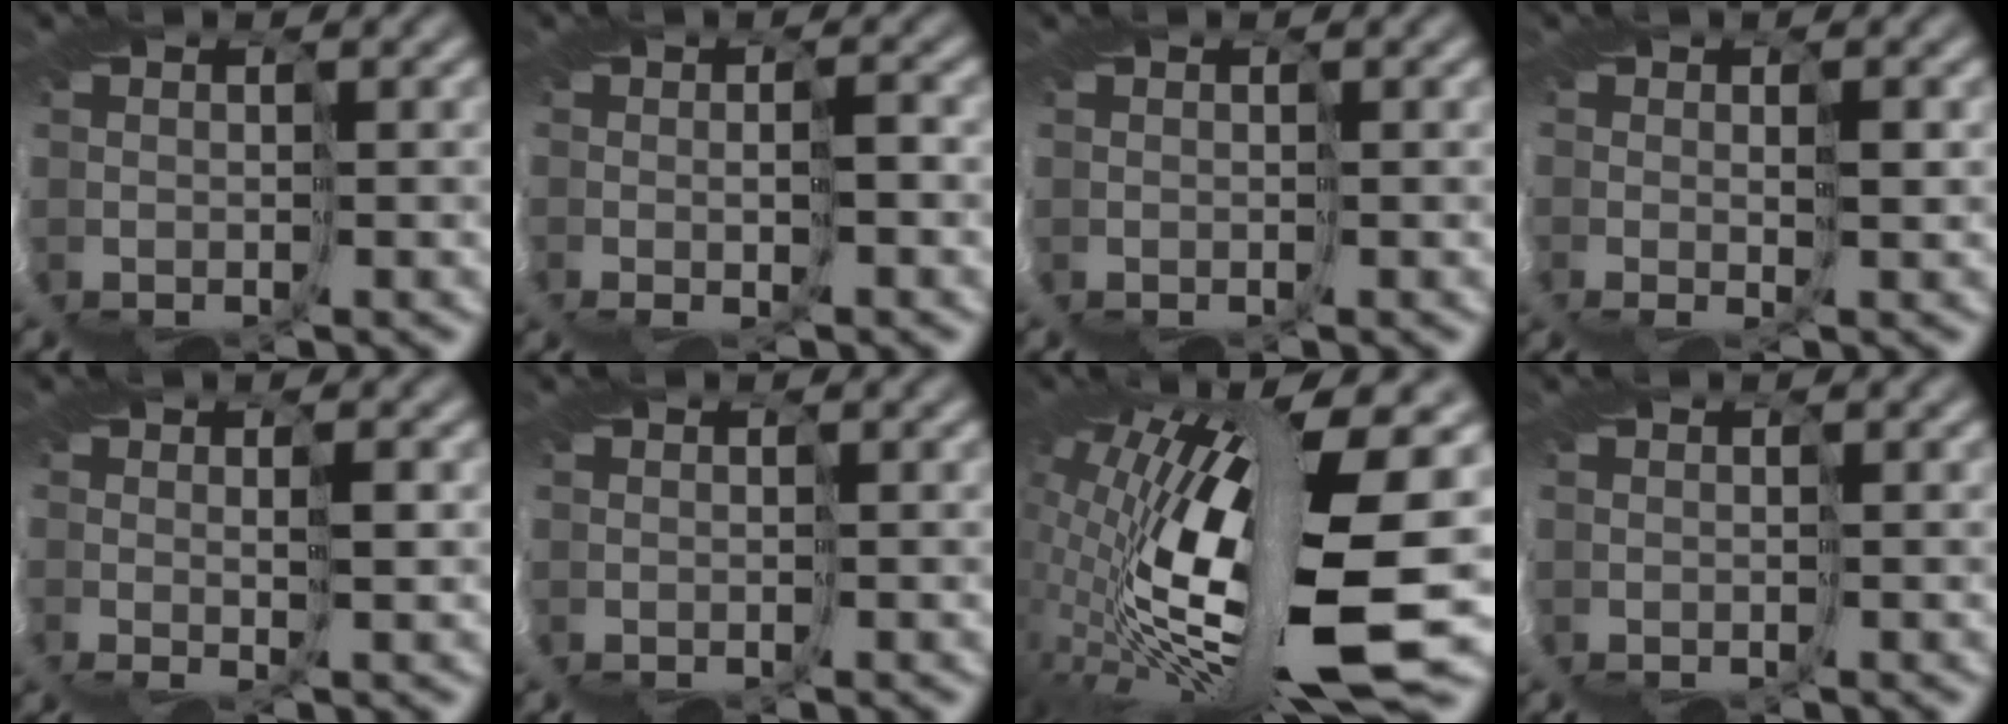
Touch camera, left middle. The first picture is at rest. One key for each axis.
{"total": 2.0, "fx": 0.0, "fy": -0.8, "fz": 1.8, "tx": -0.035, "ty": -0.006, "tz": 0.004}
{"total": 0.0}
{"total": 1.9, "fx": 1.0, "fy": -0.3, "fz": 1.6, "tx": -0.026, "ty": 0.002, "tz": 0.016}
{"total": 2.1, "fx": 1.3, "fy": -0.6, "fz": 1.5, "tx": -0.030, "ty": -0.003, "tz": 0.024}
{"total": 0.0}
{"total": 14.7, "fx": 2.2, "fy": 2.3, "fz": 14.3, "tx": -0.273, "ty": -0.048, "tz": 0.055}
{"total": 0.0}